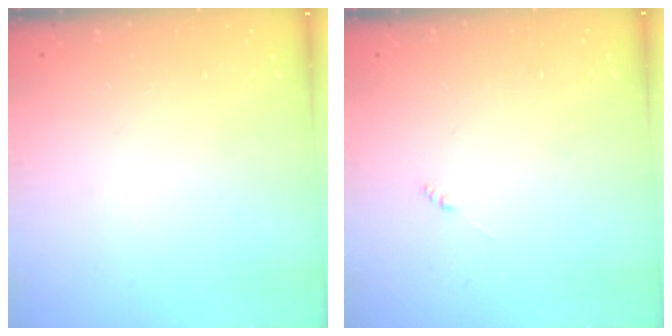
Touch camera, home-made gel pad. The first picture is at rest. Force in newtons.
{"total": 0.0}